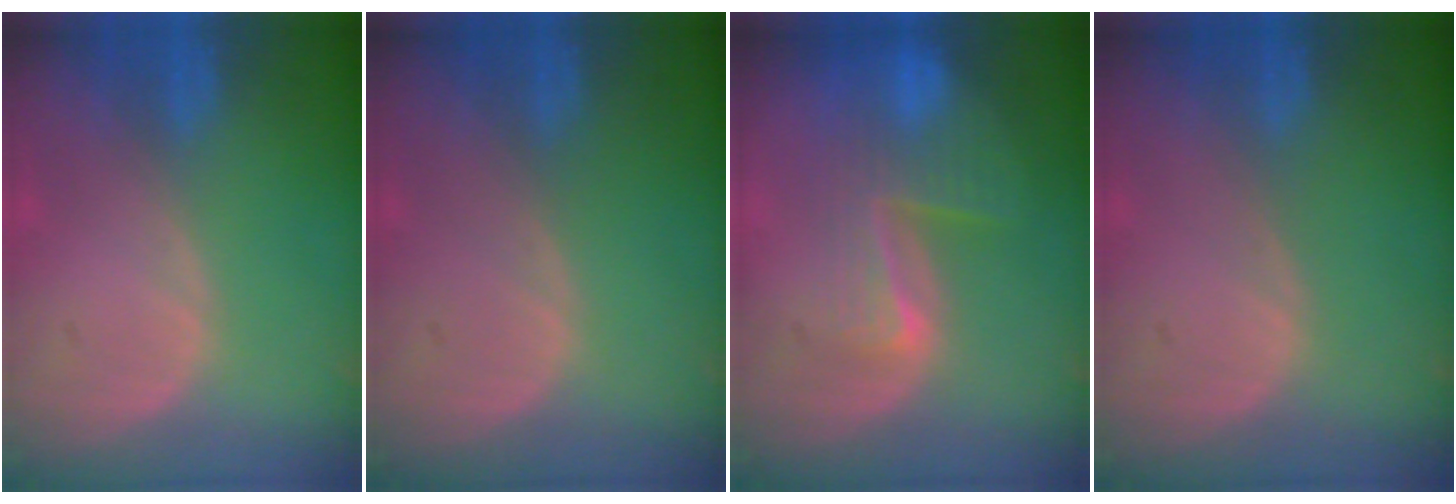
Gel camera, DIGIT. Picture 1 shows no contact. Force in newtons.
{"total": 0.0}
{"total": 8.4, "press": 7.2, "slide": 4.3}
{"total": 0.0}